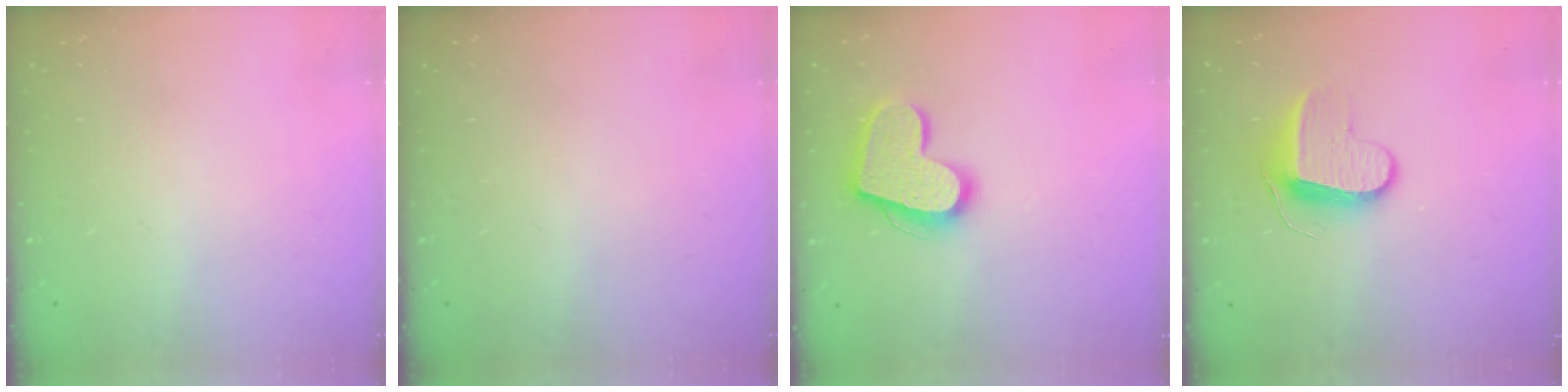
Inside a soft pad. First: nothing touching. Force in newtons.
{"total": 0.0}
{"total": 16.5, "press": 16.4, "slide": 1.2}
{"total": 9.0, "press": 8.9, "slide": 0.7}